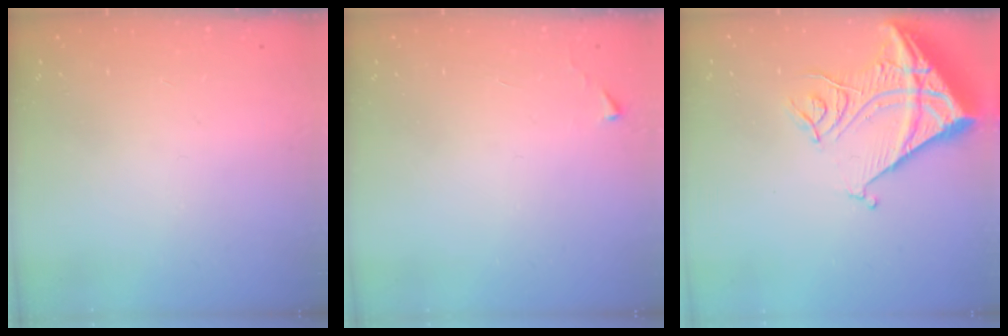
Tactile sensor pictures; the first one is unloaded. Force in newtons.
{"total": 2.7, "press": 2.6, "slide": 0.4}
{"total": 16.8, "press": 16.6, "slide": 2.1}